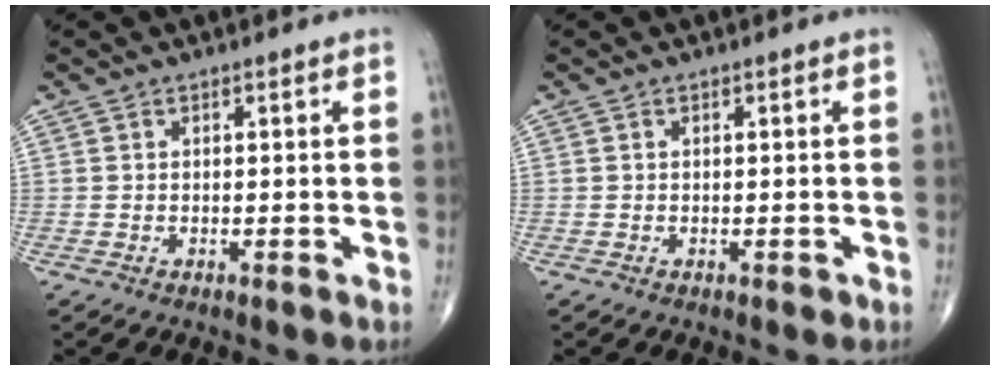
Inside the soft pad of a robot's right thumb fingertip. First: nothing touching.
{"total": 0.6, "force": [-0.1, 0.3, 0.5], "torque": [-0.005, -0.001, -0.002]}